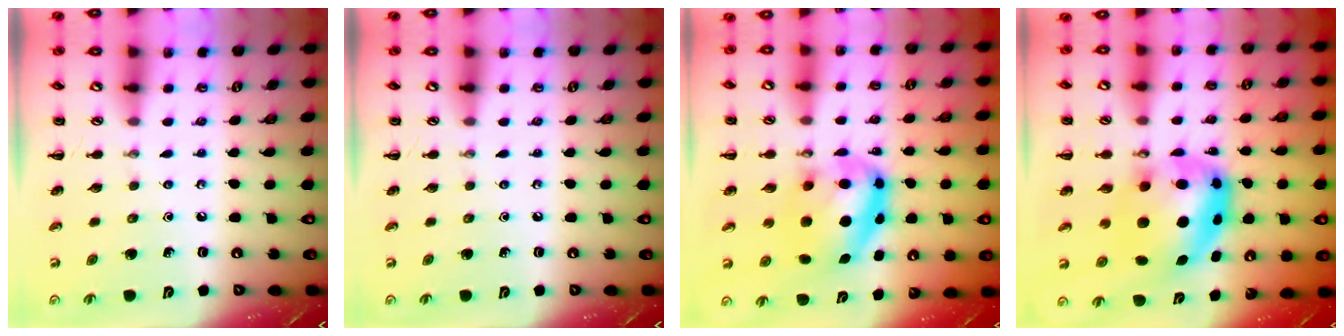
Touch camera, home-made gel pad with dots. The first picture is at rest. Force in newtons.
{"total": 0.0}
{"total": 9.9, "press": 9.6, "slide": 2.4}
{"total": 8.6, "press": 8.4, "slide": 1.9}